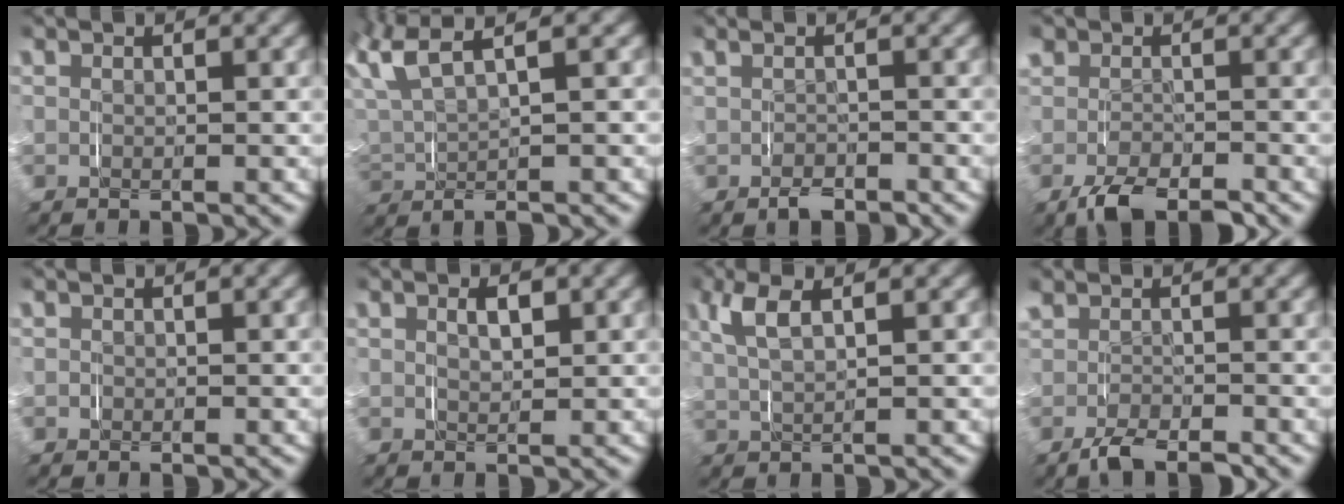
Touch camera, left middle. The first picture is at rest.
{"total": 5.5, "force": [2.1, 3.2, 4.0], "torque": [-0.100, 0.006, 0.029]}
{"total": 1.7, "force": [-0.9, 0.8, 1.2], "torque": [-0.016, 0.004, -0.014]}
{"total": 3.1, "force": [-1.8, 1.6, 2.0], "torque": [-0.042, -0.009, -0.027]}
{"total": 0.0}
{"total": 1.7, "force": [0.7, 0.7, 1.4], "torque": [-0.019, -0.003, 0.015]}
{"total": 4.1, "force": [1.8, 1.6, 3.3], "torque": [-0.079, 0.008, 0.033]}
{"total": 2.0, "force": [-1.3, 0.8, 1.3], "torque": [-0.030, -0.002, -0.021]}